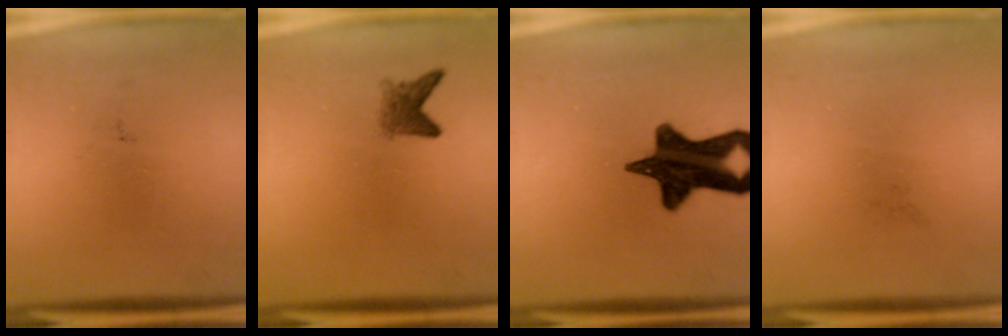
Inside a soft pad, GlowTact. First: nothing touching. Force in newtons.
{"total": 2.6}
{"total": 15.6}
{"total": 0.0}